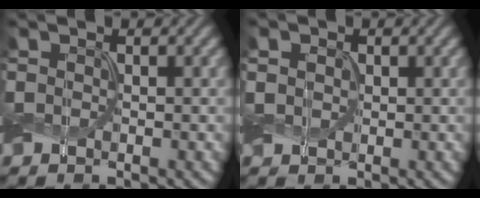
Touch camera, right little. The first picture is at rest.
{"total": 1.6, "force": [0.3, 1.4, 0.7], "torque": [-0.017, 0.001, 0.002]}